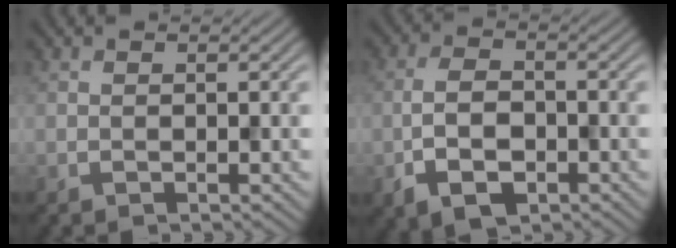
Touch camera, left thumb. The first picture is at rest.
{"total": 5.5, "force": [-2.3, 3.0, 4.0], "torque": [-0.083, -0.003, -0.049]}